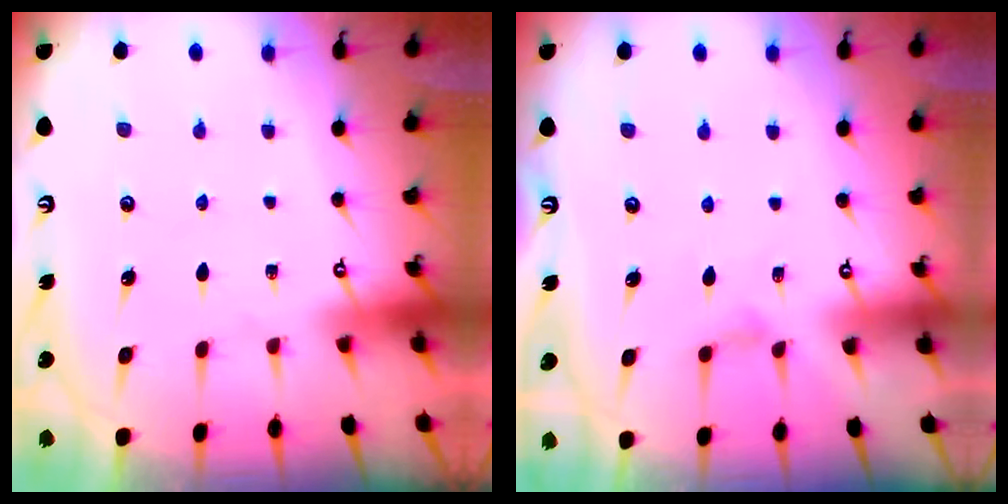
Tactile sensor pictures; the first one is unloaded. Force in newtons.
{"total": 1.7, "press": 1.6, "slide": 0.4}